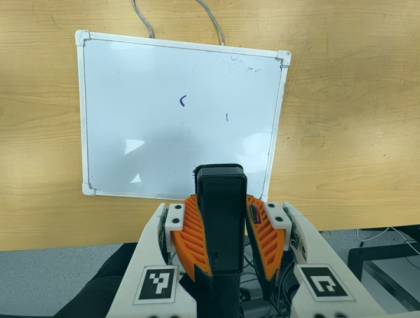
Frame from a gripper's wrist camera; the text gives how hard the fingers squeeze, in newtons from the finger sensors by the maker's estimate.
{"total": 10.7, "left": 8.3, "right": 13.1}